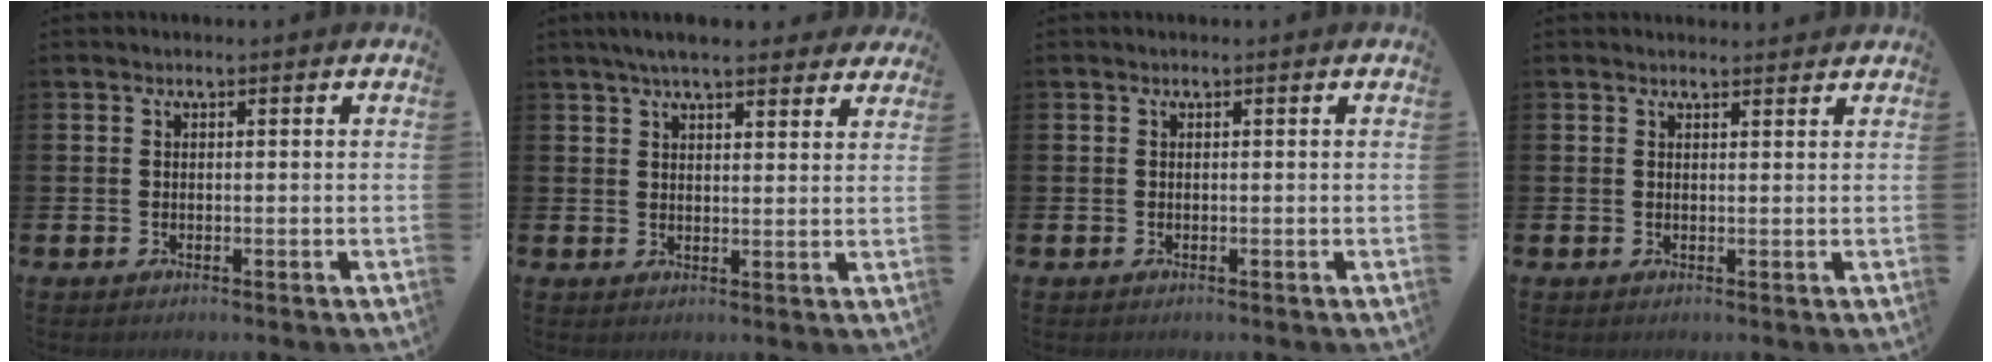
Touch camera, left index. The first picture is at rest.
{"total": 5.4, "force": [4.9, 1.0, 2.1], "torque": [-0.048, -0.011, 0.089]}
{"total": 0.0}
{"total": 1.2, "force": [1.2, 0.1, 0.0], "torque": [0.013, -0.008, 0.019]}